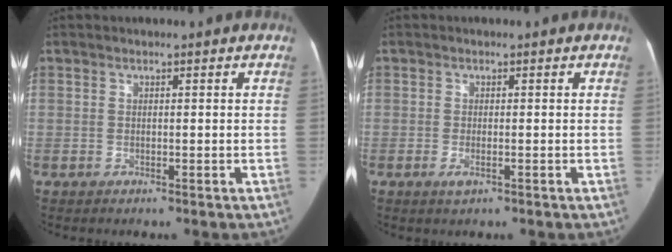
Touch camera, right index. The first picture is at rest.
{"total": 1.9, "force": [-0.8, 0.8, 1.5], "torque": [-0.027, 0.000, -0.011]}